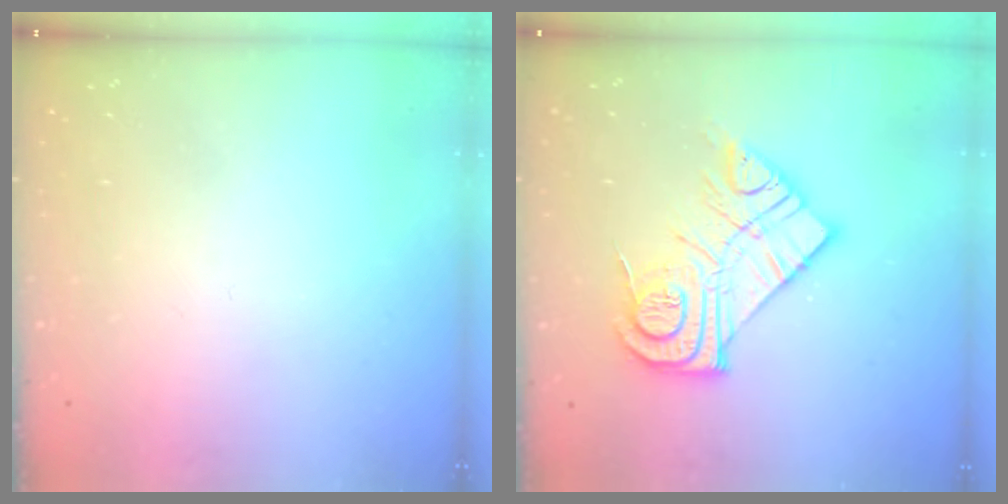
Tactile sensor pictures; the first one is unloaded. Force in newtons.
{"total": 16.3, "press": 16.2, "slide": 1.1}